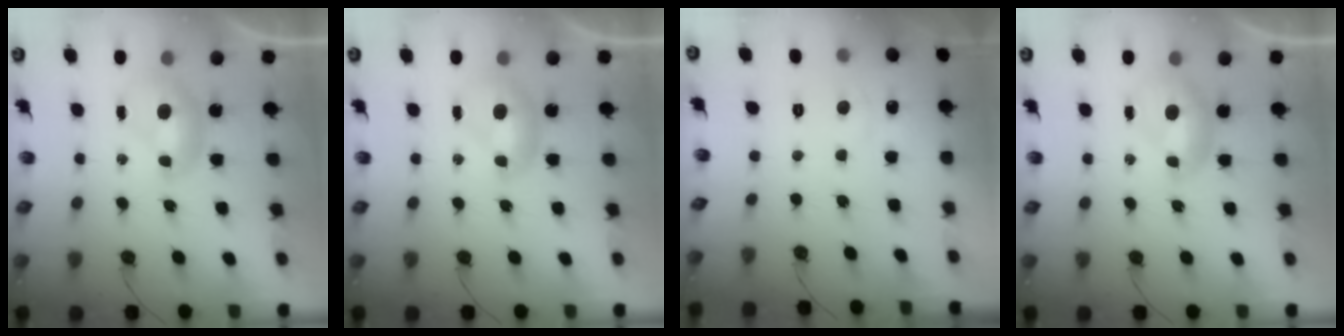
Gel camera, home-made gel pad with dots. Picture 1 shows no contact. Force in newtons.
{"total": 0.0}
{"total": 1.6, "press": 1.4, "slide": 0.7}
{"total": 0.0}